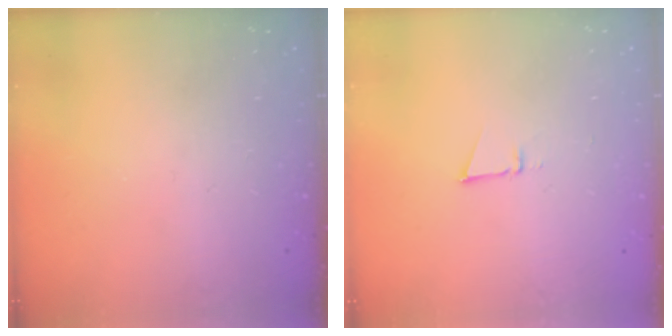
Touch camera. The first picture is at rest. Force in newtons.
{"total": 3.0, "press": 2.9, "slide": 0.8}